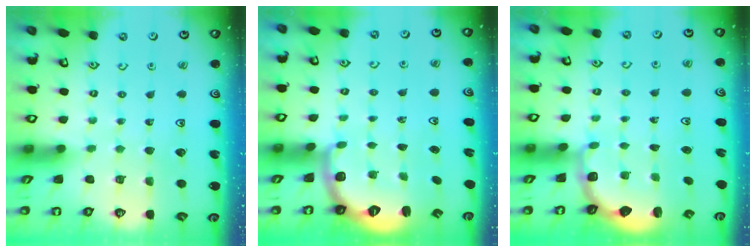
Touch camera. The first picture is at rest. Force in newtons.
{"total": 2.7, "press": 1.6, "slide": 2.1}
{"total": 2.8, "press": 2.1, "slide": 1.8}